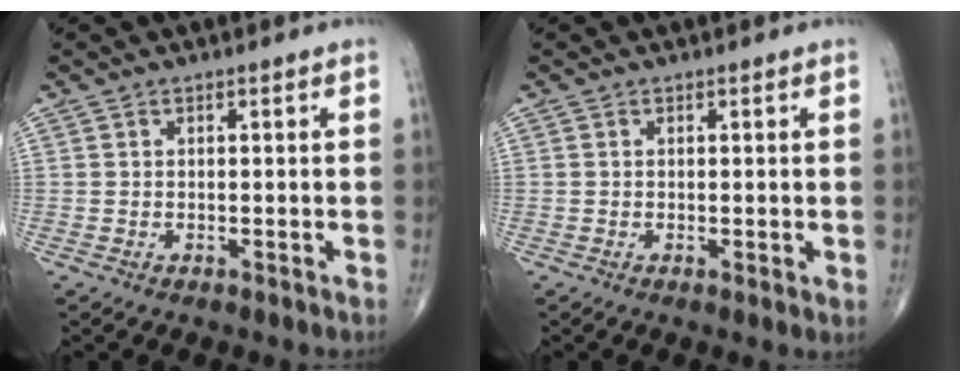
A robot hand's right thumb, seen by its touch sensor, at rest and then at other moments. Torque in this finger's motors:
{"motor_torque": [-0.15, 0.08, -0.01, 0.04, -0.04]}